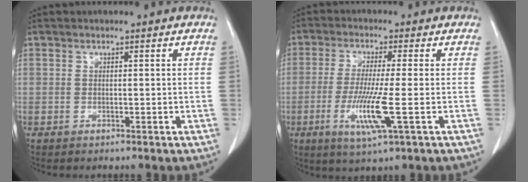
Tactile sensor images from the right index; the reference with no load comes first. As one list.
[{"total": 8.3, "force": [-2.2, -0.3, 8.0], "torque": [-0.162, -0.023, -0.045]}]